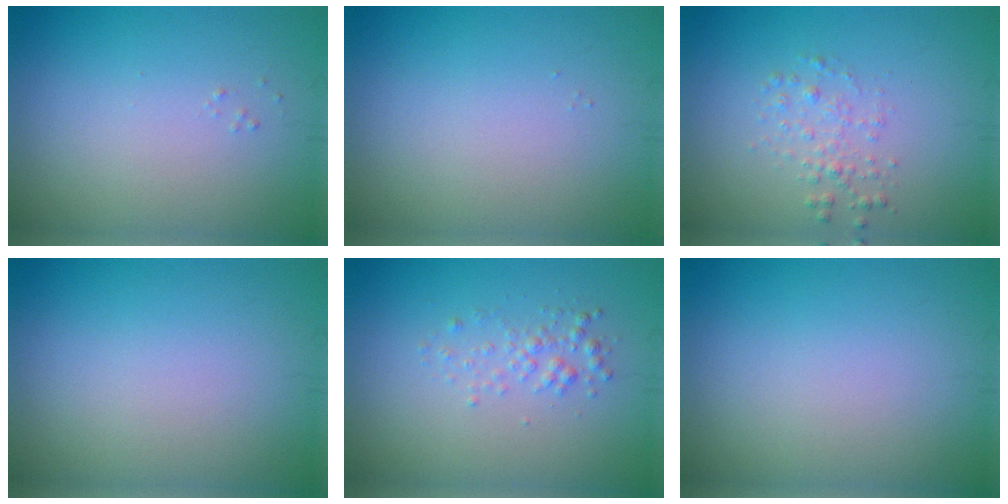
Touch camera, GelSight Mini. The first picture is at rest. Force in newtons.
{"total": 0.0}
{"total": 1.6, "press": 1.6, "slide": 0.1}
{"total": 0.0}
{"total": 1.5, "press": 1.5, "slide": 0.1}
{"total": 0.0}